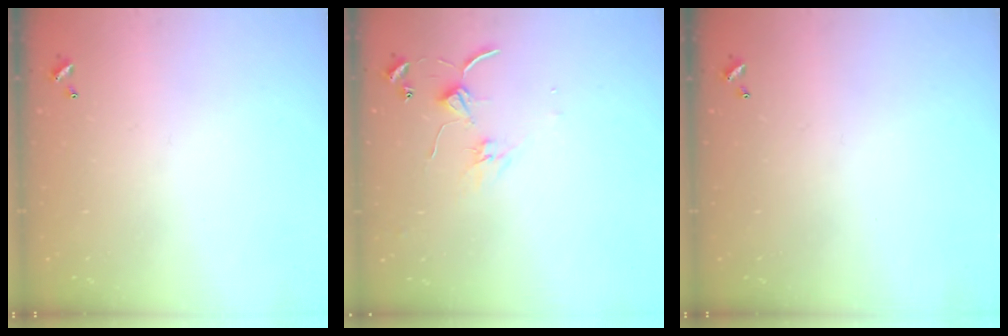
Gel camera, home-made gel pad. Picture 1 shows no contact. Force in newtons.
{"total": 1.4, "press": 1.3, "slide": 0.2}
{"total": 0.0}